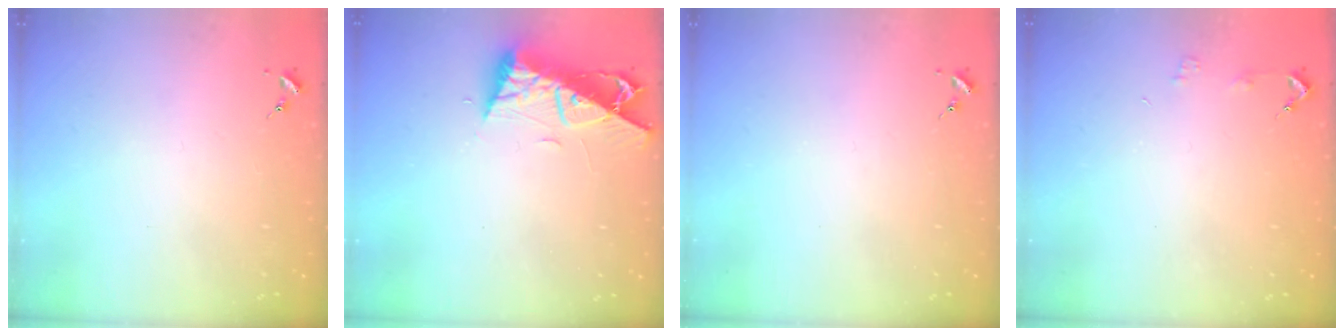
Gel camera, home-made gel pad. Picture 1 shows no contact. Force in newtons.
{"total": 9.6, "press": 9.5, "slide": 1.2}
{"total": 0.0}
{"total": 2.9, "press": 2.9, "slide": 0.2}